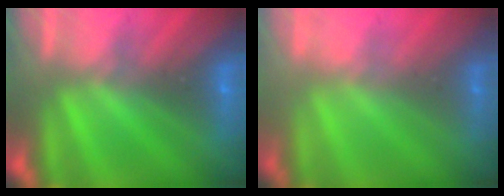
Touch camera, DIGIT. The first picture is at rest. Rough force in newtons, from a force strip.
{"total": 2.4}